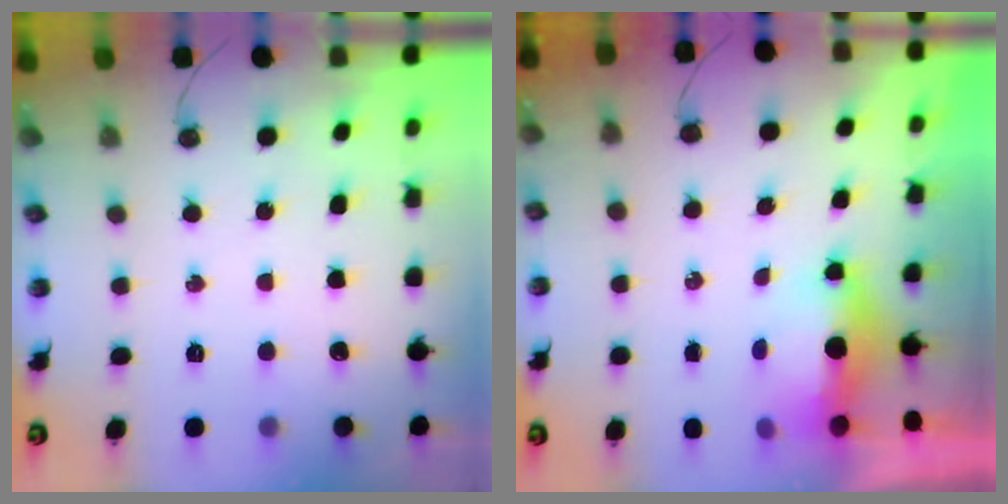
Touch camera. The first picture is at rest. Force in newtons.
{"total": 8.8, "press": 6.1, "slide": 6.3}